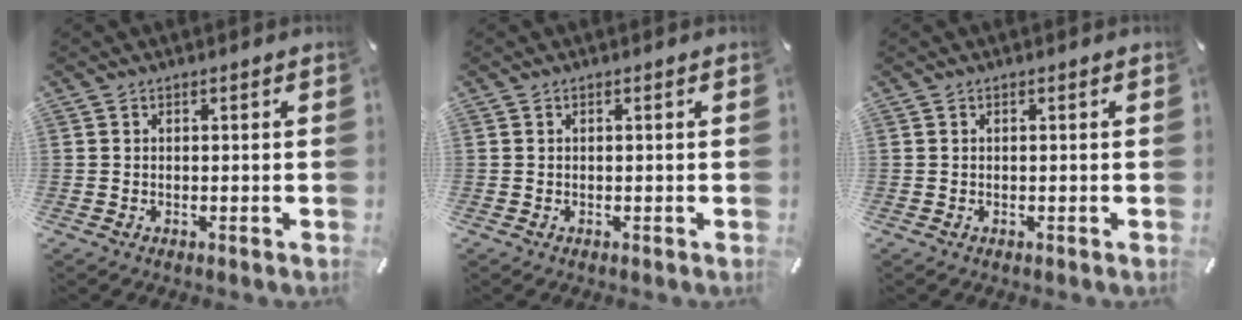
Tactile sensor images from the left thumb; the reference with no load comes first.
{"total": 0.0}
{"total": 0.0}